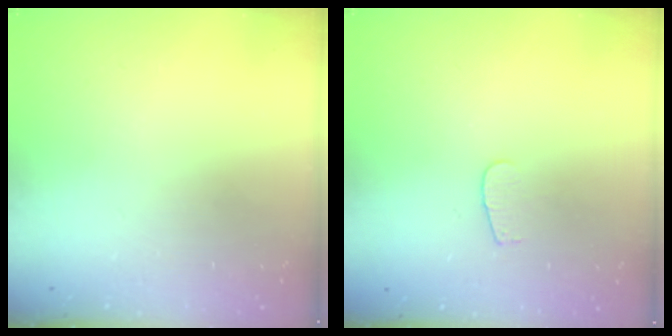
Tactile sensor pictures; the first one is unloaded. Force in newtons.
{"total": 2.6, "press": 2.5, "slide": 0.3}